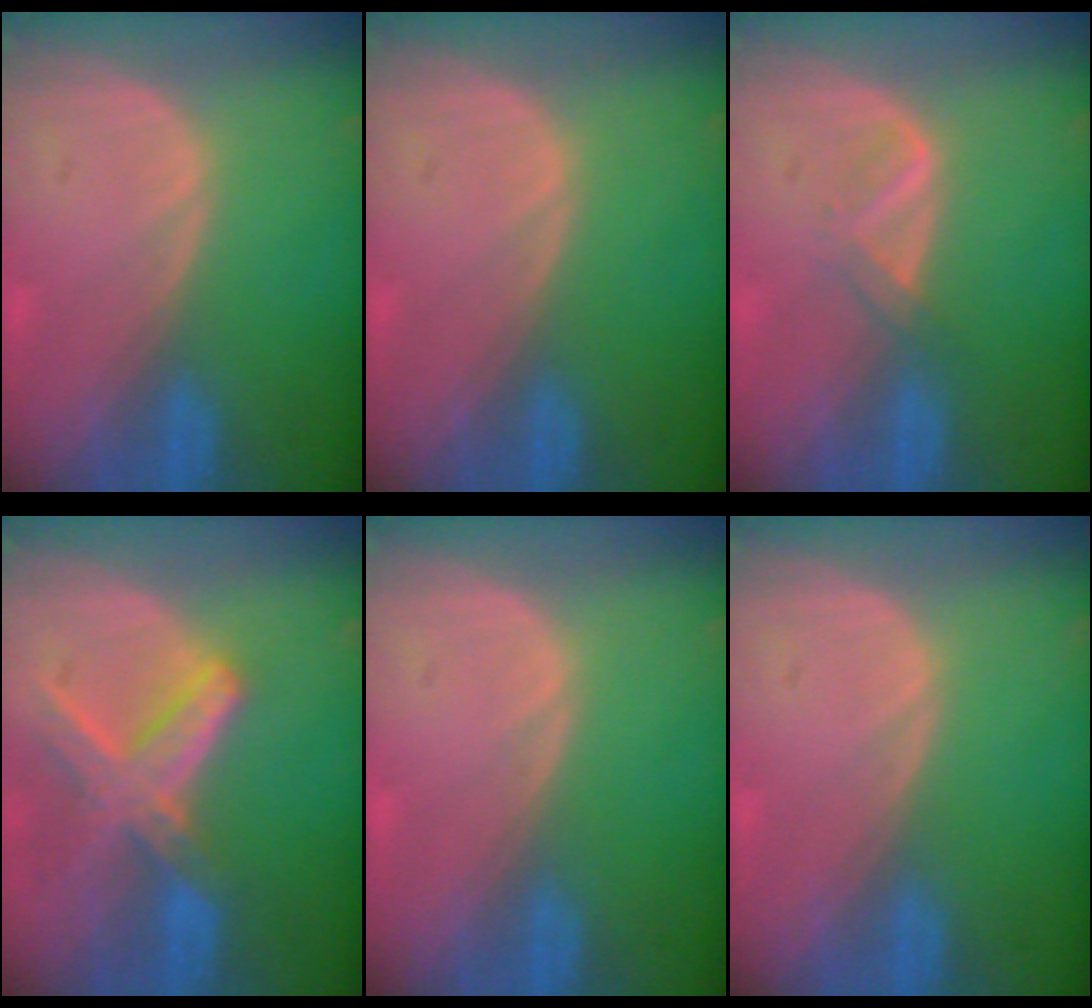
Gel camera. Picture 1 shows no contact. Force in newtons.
{"total": 0.0}
{"total": 2.1, "press": 2.1, "slide": 0.2}
{"total": 8.2, "press": 7.1, "slide": 4.0}
{"total": 0.0}
{"total": 0.0}